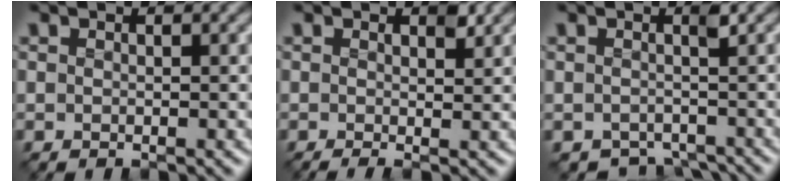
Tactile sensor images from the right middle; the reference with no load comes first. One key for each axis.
{"total": 1.5, "fx": 0.2, "fy": 0.3, "fz": 1.4, "tx": -0.019, "ty": -0.008, "tz": -0.001}
{"total": 2.6, "fx": -2.1, "fy": 1.0, "fz": 1.2, "tx": -0.006, "ty": -0.013, "tz": -0.035}